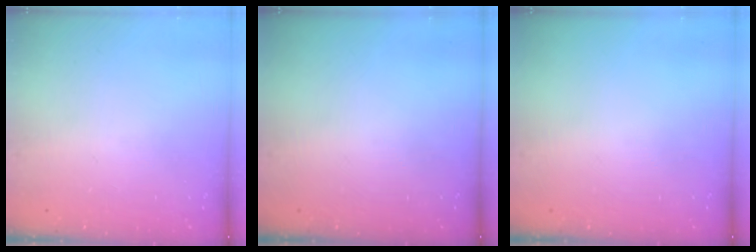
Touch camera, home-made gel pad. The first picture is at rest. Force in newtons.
{"total": 0.0}
{"total": 0.0}